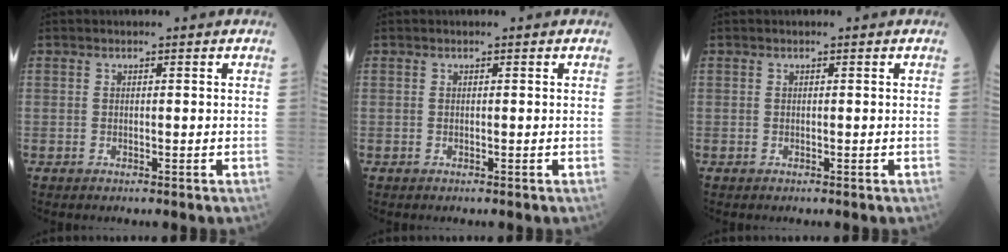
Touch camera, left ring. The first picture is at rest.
{"total": 0.0}
{"total": 0.0}